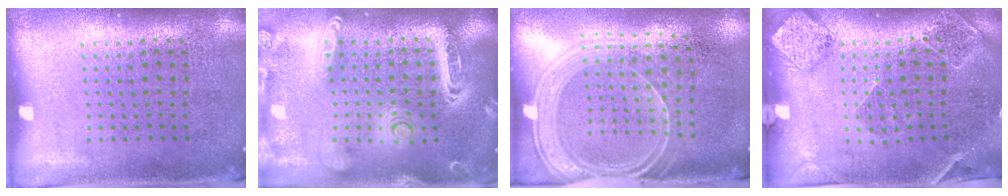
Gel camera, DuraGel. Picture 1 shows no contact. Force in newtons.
{"total": 2.7, "press": 2.3, "slide": 1.3}
{"total": 1.9, "press": 1.7, "slide": 0.9}
{"total": 1.6, "press": 1.6, "slide": 0.3}